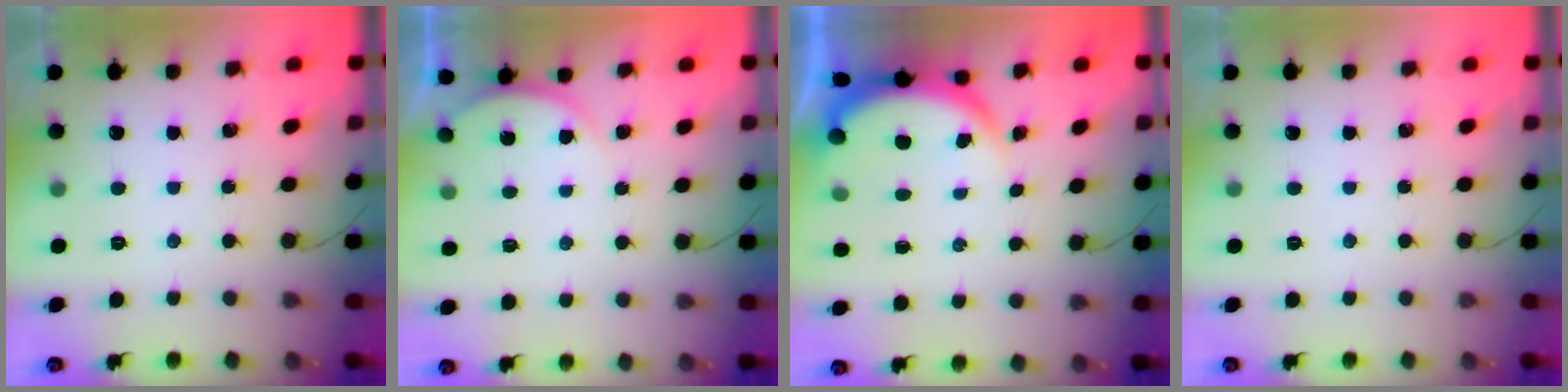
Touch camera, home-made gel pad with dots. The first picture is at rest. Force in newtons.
{"total": 3.1, "press": 3.0, "slide": 0.5}
{"total": 3.8, "press": 3.8, "slide": 0.1}
{"total": 0.0}